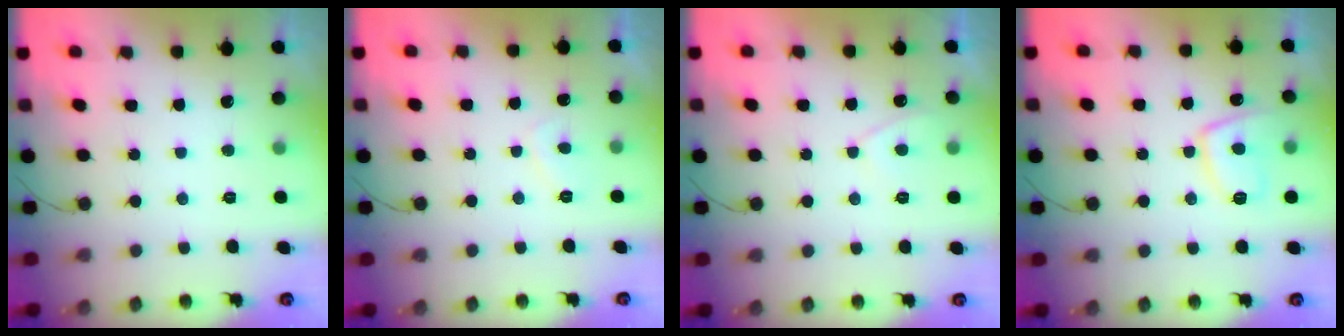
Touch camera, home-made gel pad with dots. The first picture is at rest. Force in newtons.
{"total": 2.1, "press": 2.0, "slide": 0.8}
{"total": 2.4, "press": 2.4, "slide": 0.5}
{"total": 9.1, "press": 9.0, "slide": 1.2}